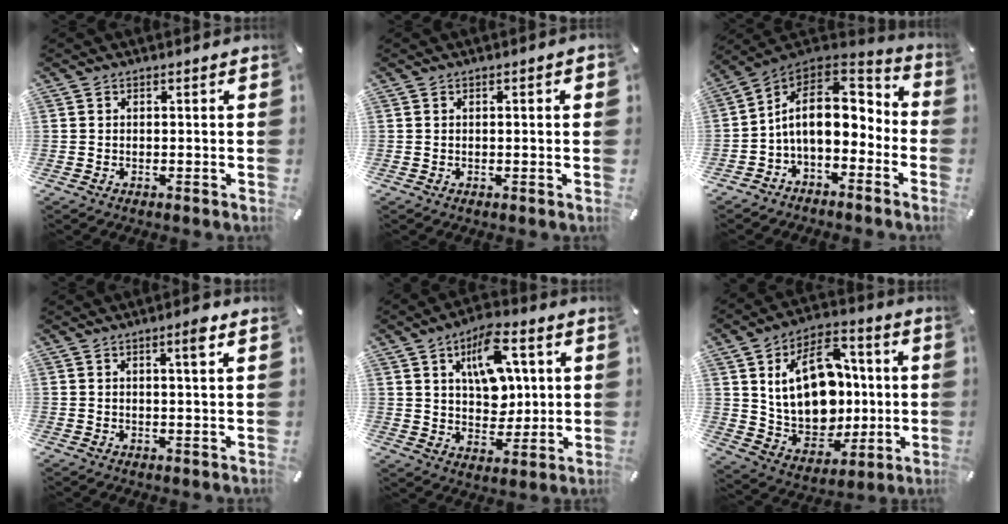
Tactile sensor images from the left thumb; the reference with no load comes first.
{"total": 1.4, "force": [0.2, 0.2, 1.4], "torque": [-0.025, -0.001, 0.002]}
{"total": 14.9, "force": [0.4, 9.9, 11.1], "torque": [-0.200, -0.002, 0.009]}
{"total": 3.9, "force": [1.9, 0.3, 3.4], "torque": [-0.053, -0.004, 0.026]}
{"total": 13.1, "force": [4.7, 8.4, 9.0], "torque": [-0.130, -0.004, 0.083]}
{"total": 19.7, "force": [3.1, 14.9, 12.5], "torque": [-0.215, -0.005, 0.066]}